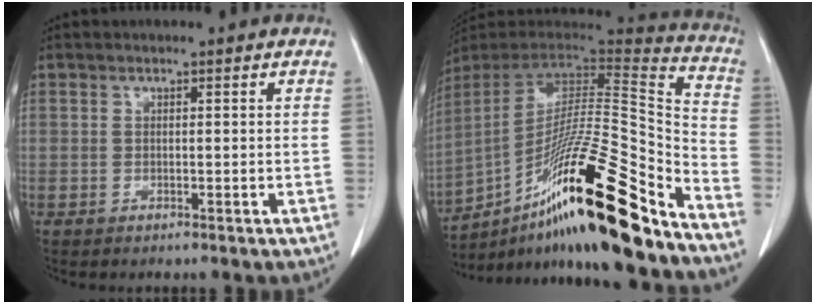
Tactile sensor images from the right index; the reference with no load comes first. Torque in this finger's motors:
{"motor_torque": [1.04, -1.10, 0.52, 0.21]}